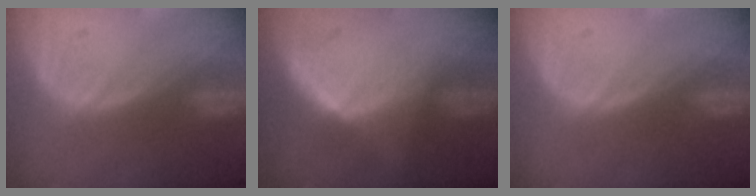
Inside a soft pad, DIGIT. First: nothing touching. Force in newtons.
{"total": 5.8, "press": 5.6, "slide": 1.8}
{"total": 0.0}